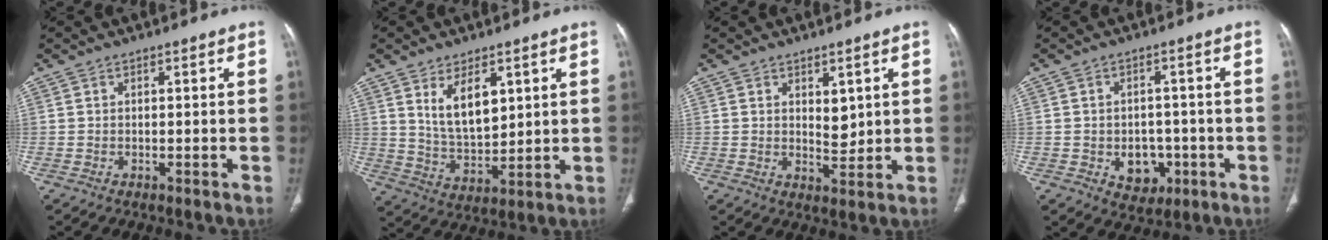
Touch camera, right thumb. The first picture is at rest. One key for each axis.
{"total": 9.5, "fx": 4.1, "fy": 4.9, "fz": 7.1, "tx": -0.104, "ty": -0.032, "tz": 0.087}
{"total": 4.2, "fx": 1.6, "fy": 2.2, "fz": 3.2, "tx": -0.037, "ty": -0.019, "tz": 0.031}
{"total": 6.6, "fx": -2.1, "fy": 5.1, "fz": 3.8, "tx": -0.024, "ty": 0.012, "tz": -0.017}